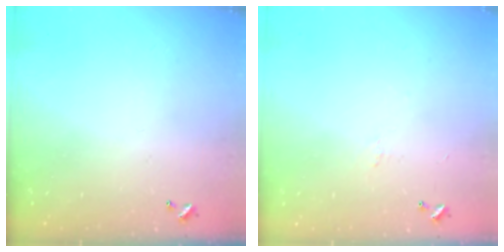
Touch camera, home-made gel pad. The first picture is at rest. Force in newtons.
{"total": 0.6, "press": 0.4, "slide": 0.5}